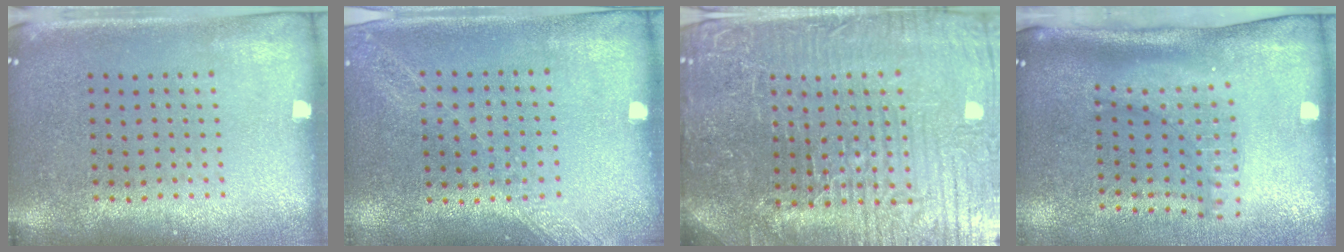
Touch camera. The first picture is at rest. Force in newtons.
{"total": 1.3, "press": 1.2, "slide": 0.2}
{"total": 6.5, "press": 5.9, "slide": 2.8}
{"total": 2.3, "press": 1.6, "slide": 1.6}